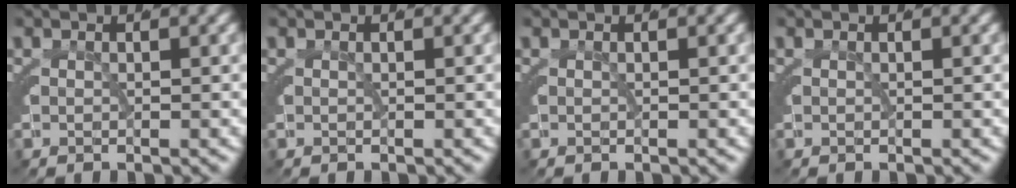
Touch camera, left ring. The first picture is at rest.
{"total": 0.0}
{"total": 0.0}
{"total": 0.0}